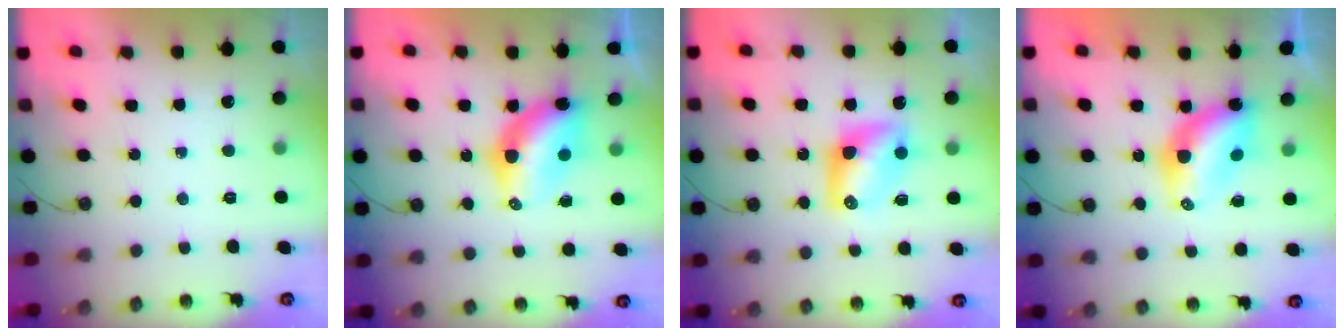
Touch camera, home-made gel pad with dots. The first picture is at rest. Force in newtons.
{"total": 7.8, "press": 7.8, "slide": 0.5}
{"total": 8.4, "press": 8.4, "slide": 0.2}
{"total": 7.2, "press": 7.2, "slide": 0.4}